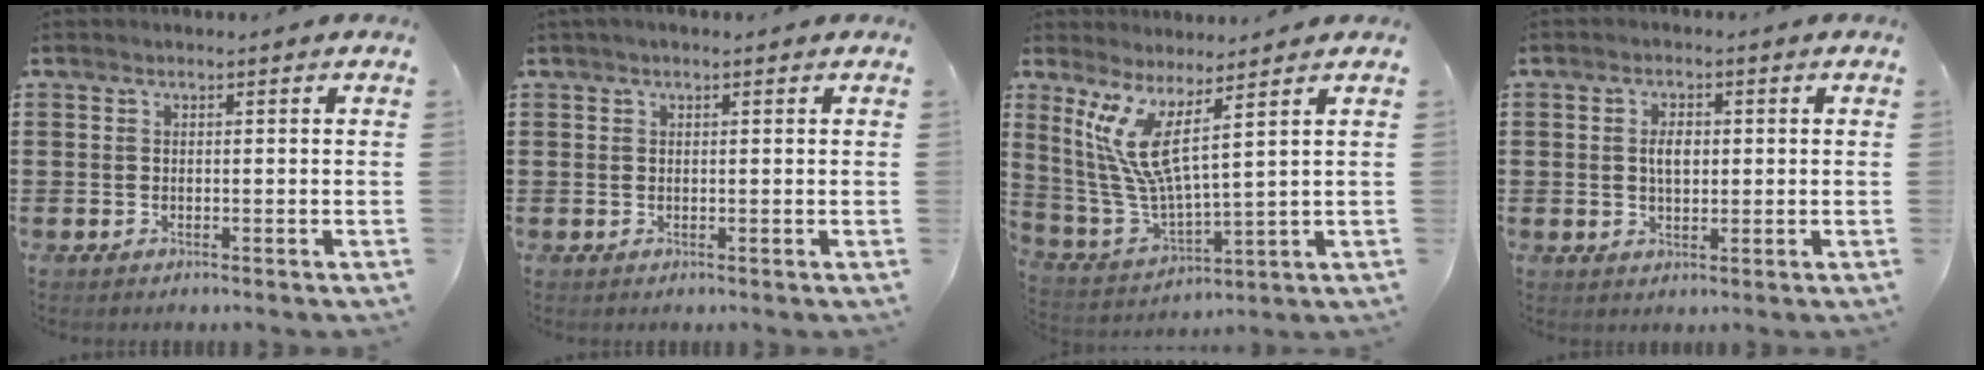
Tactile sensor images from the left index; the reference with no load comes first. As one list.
[{"total": 0.7, "force": [0.3, 0.2, 0.5], "torque": [-0.011, 0.003, 0.005]}, {"total": 9.2, "force": [5.3, 1.4, 7.3], "torque": [-0.181, -0.040, 0.090]}, {"total": 2.8, "force": [0.3, 1.5, 2.4], "torque": [-0.049, 0.007, 0.003]}]